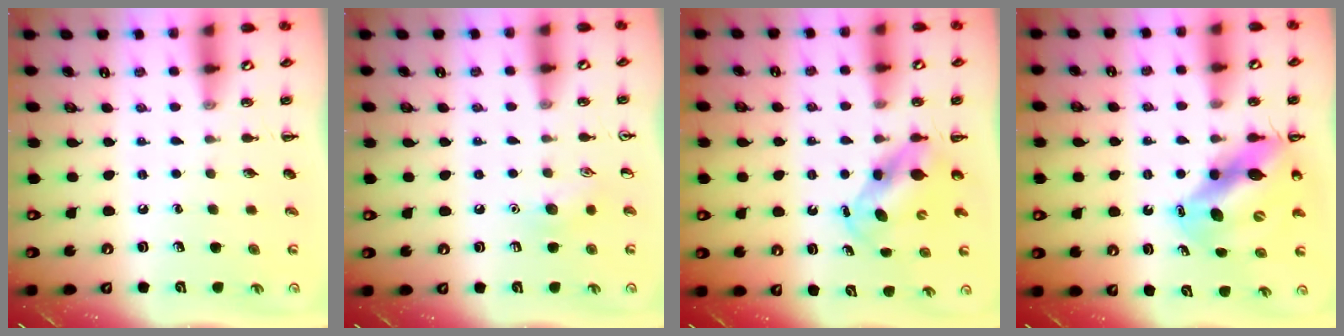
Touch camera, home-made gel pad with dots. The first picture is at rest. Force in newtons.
{"total": 7.1, "press": 6.8, "slide": 1.8}
{"total": 5.8, "press": 5.8, "slide": 0.6}
{"total": 12.9, "press": 12.4, "slide": 3.6}